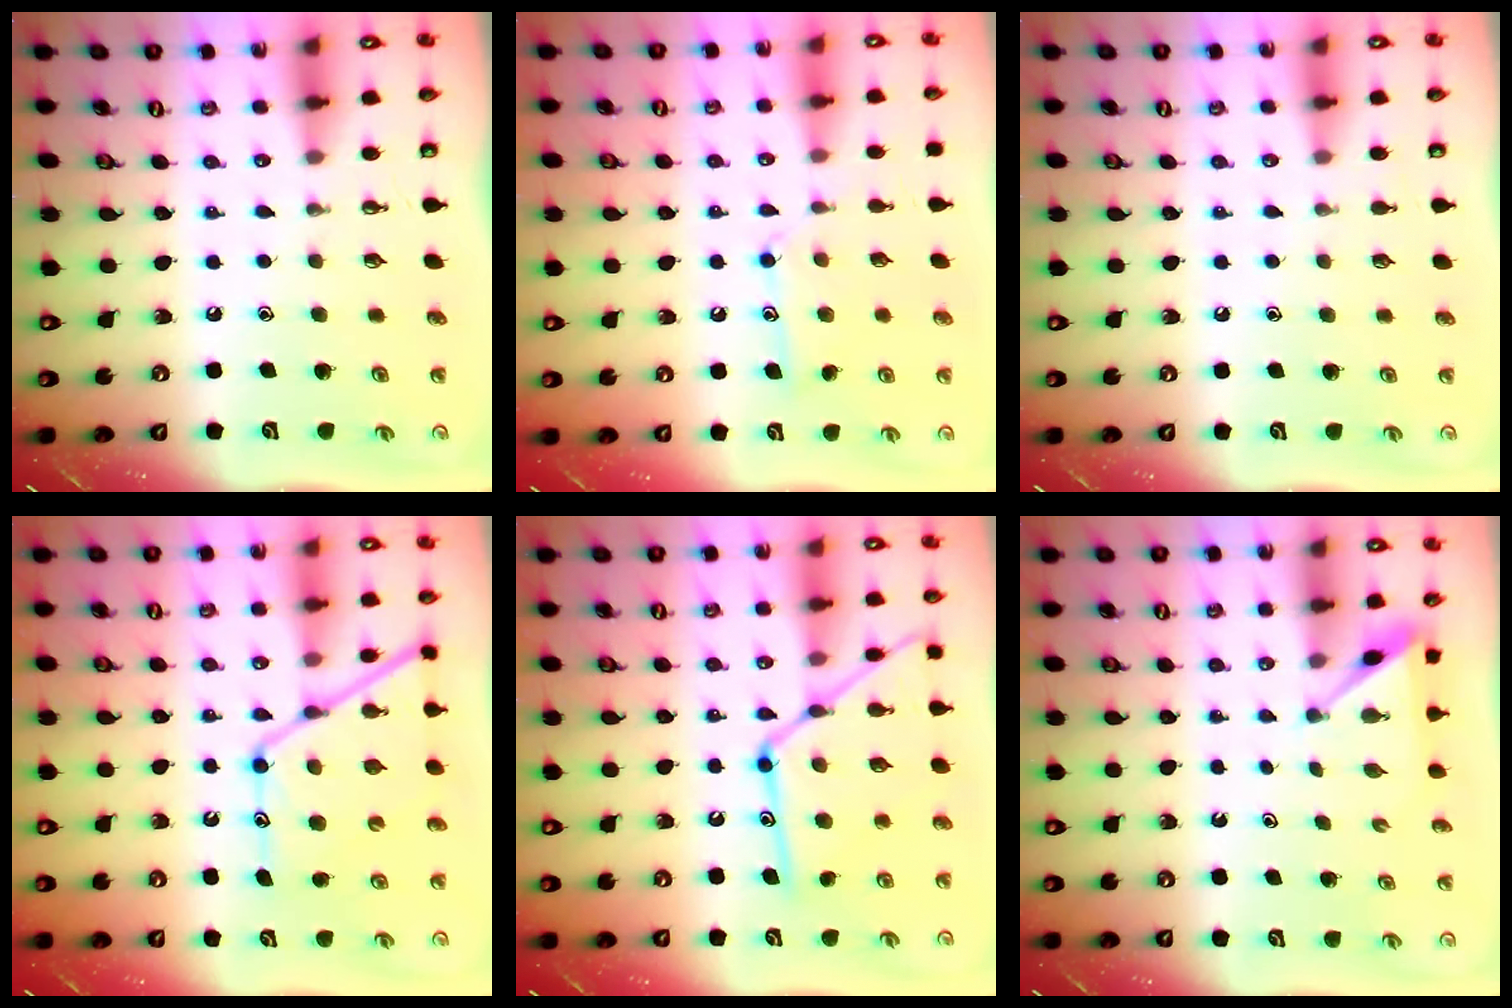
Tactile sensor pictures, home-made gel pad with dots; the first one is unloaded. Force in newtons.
{"total": 10.4, "press": 10.4, "slide": 0.6}
{"total": 2.8, "press": 2.8, "slide": 0.2}
{"total": 15.5, "press": 15.5, "slide": 1.4}
{"total": 17.0, "press": 16.9, "slide": 1.2}
{"total": 2.7, "press": 2.7, "slide": 0.3}